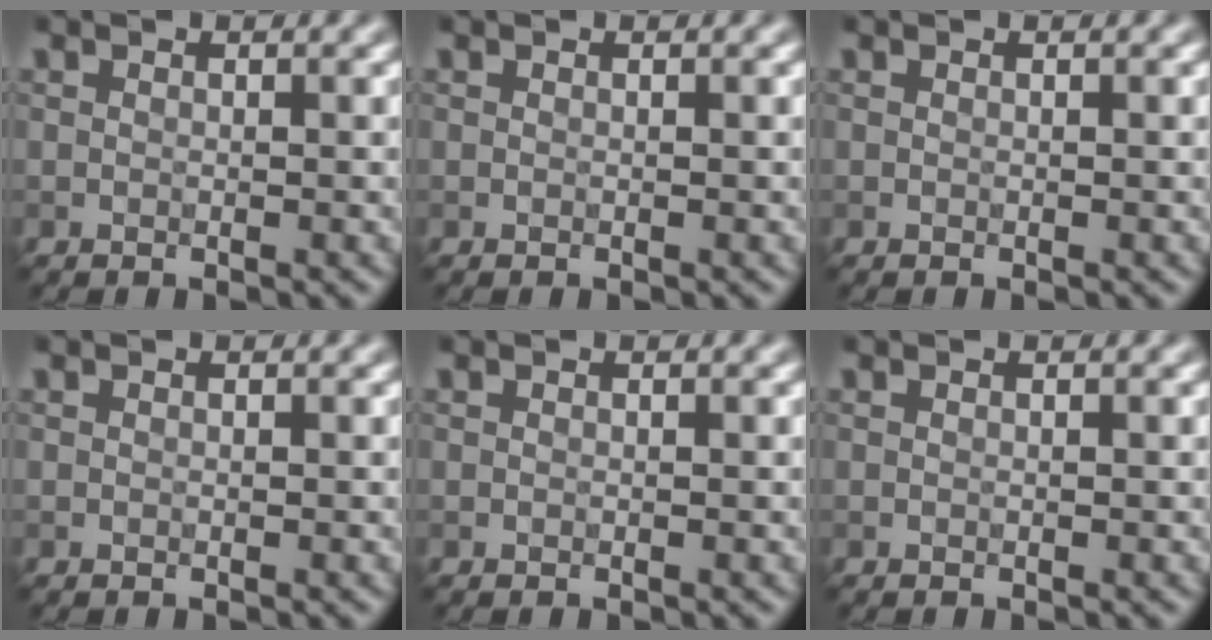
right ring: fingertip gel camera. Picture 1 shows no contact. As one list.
[{"total": 0.0}, {"total": 0.0}, {"total": 0.0}, {"total": 0.0}, {"total": 0.0}]